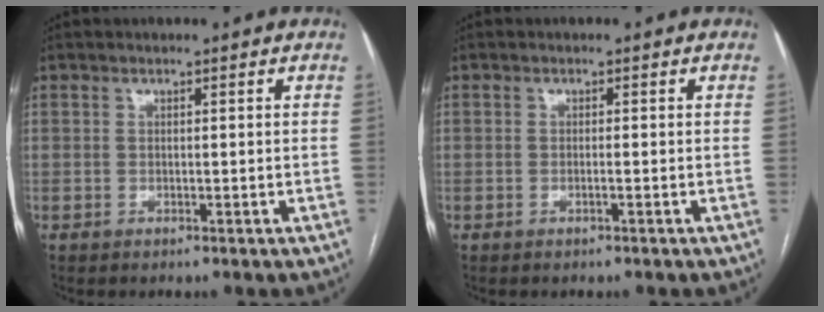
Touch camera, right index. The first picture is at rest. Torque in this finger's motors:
{"motor_torque": [0.20, 0.04, 0.10, 0.01]}